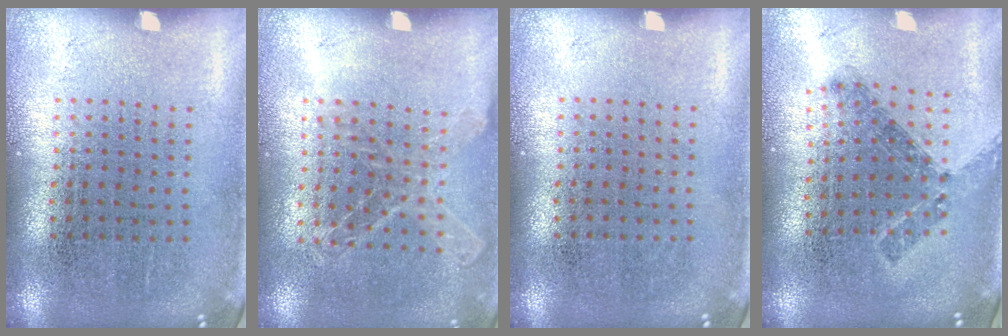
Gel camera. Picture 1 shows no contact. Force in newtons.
{"total": 1.1, "press": 1.1, "slide": 0.3}
{"total": 0.0}
{"total": 0.8, "press": 0.8, "slide": 0.3}